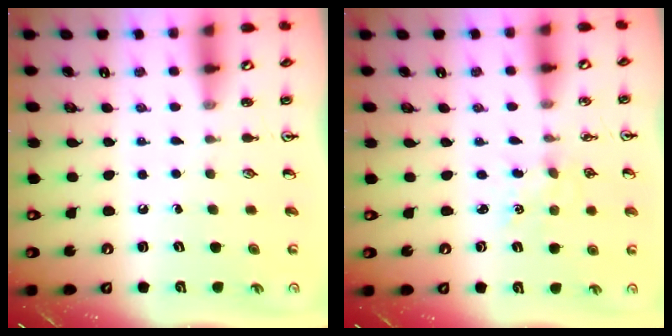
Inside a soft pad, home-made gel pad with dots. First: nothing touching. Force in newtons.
{"total": 2.1, "press": 2.1, "slide": 0.3}